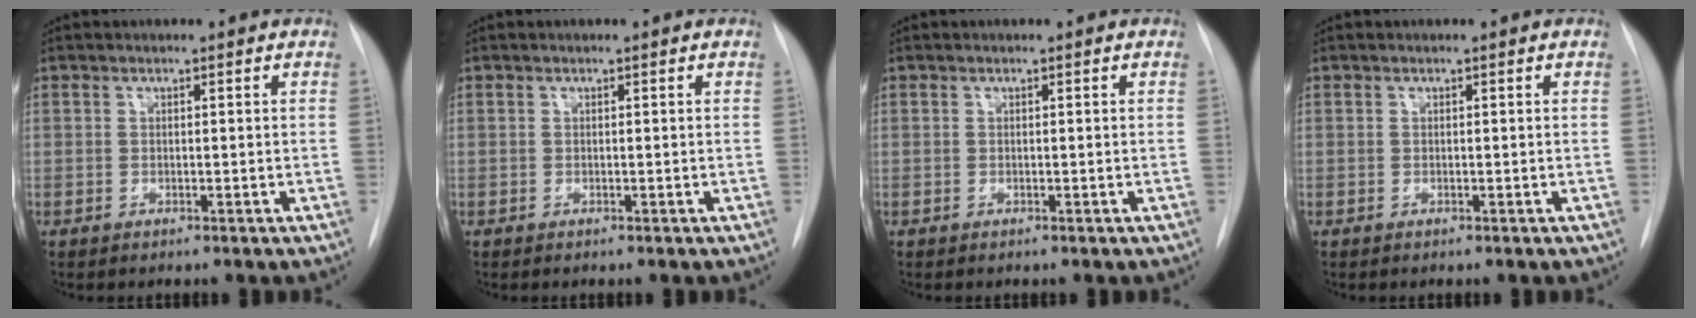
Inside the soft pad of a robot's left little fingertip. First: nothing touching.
{"total": 0.0}
{"total": 0.0}
{"total": 0.0}